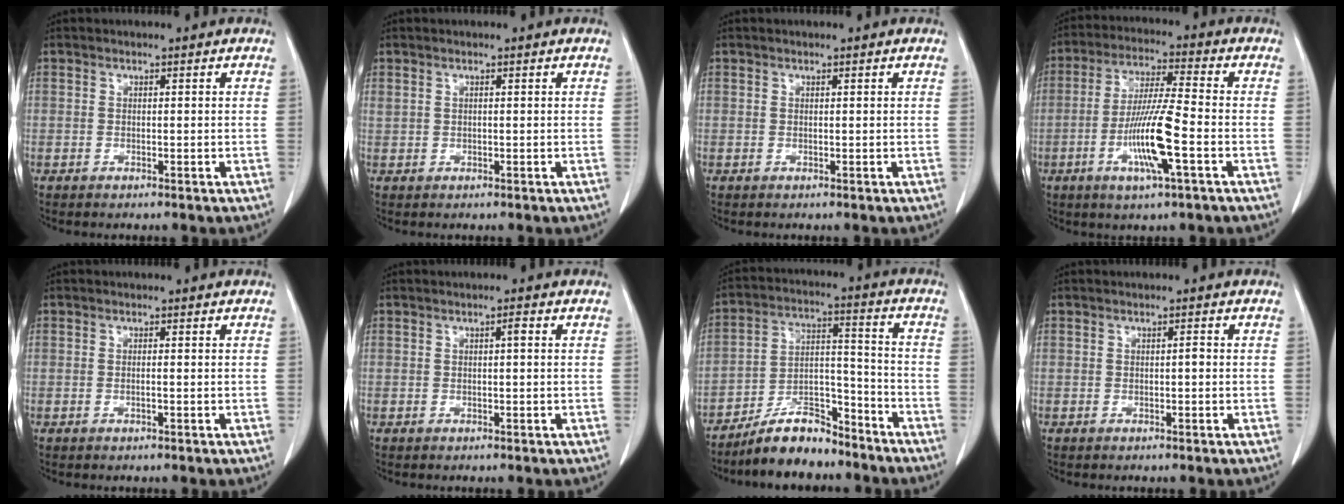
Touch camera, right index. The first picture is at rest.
{"total": 1.5, "force": [0.5, 1.0, 1.0], "torque": [-0.036, 0.016, 0.017]}
{"total": 0.0}
{"total": 11.8, "force": [-3.7, 0.7, 11.2], "torque": [-0.218, -0.010, -0.071]}
{"total": 1.0, "force": [-0.2, 0.3, 1.0], "torque": [-0.024, 0.002, -0.002]}
{"total": 1.4, "force": [0.3, 0.4, 1.3], "torque": [-0.025, 0.009, 0.007]}
{"total": 11.6, "force": [-9.6, 3.8, 5.2], "torque": [-0.090, 0.023, -0.172]}
{"total": 1.1, "force": [-0.1, 0.4, 1.0], "torque": [-0.022, 0.006, 0.000]}